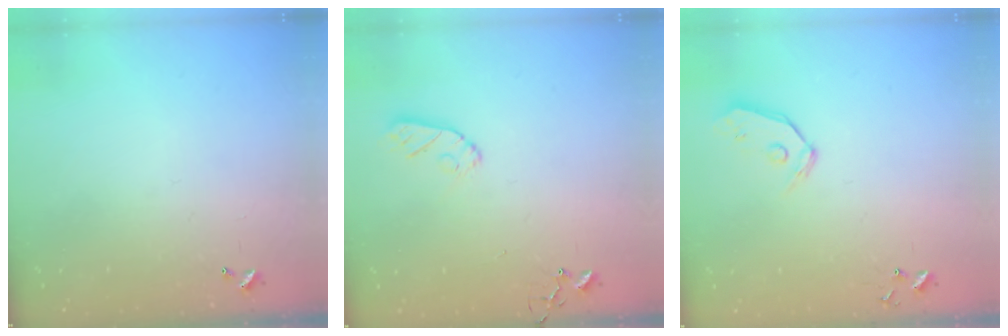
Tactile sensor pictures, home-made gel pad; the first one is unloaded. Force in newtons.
{"total": 7.2, "press": 7.2, "slide": 0.4}
{"total": 6.9, "press": 6.9, "slide": 0.7}